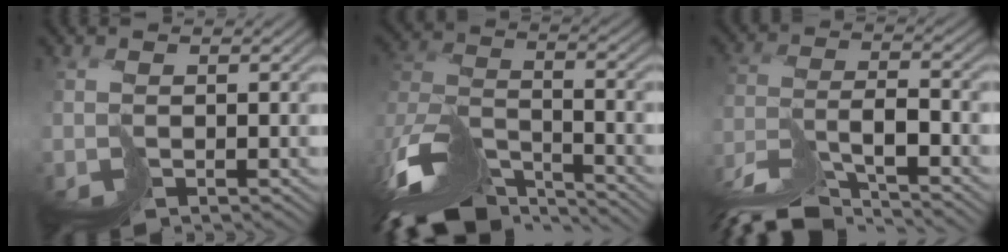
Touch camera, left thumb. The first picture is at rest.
{"total": 14.0, "force": [-11.2, 4.6, 6.9], "torque": [-0.192, -0.012, -0.188]}
{"total": 9.4, "force": [-8.2, 1.2, 4.5], "torque": [-0.084, 0.000, -0.152]}